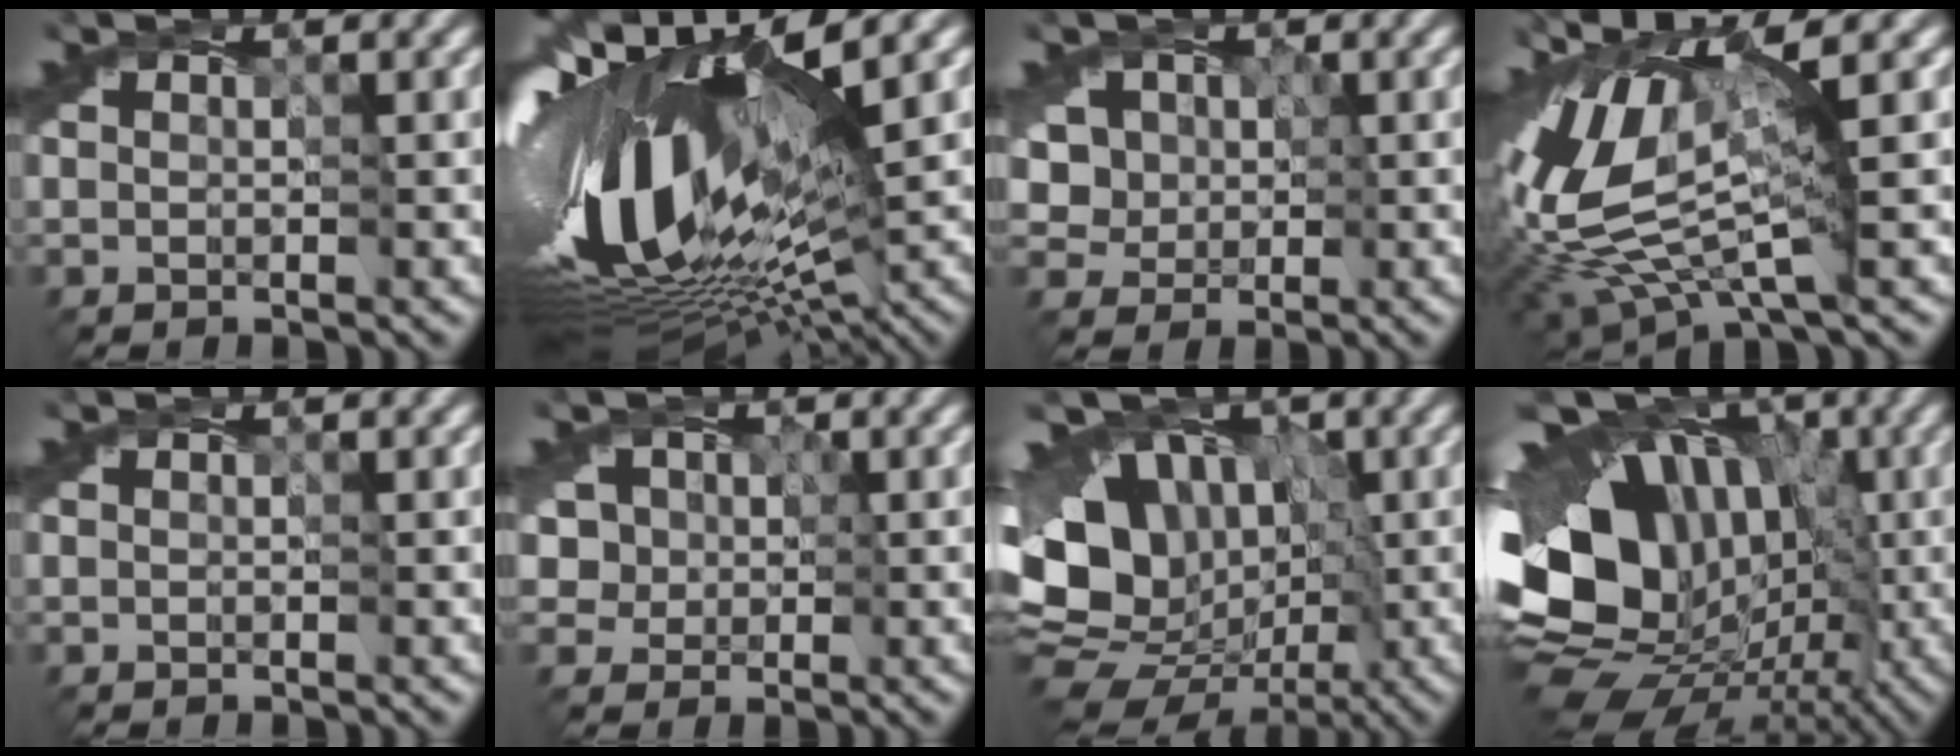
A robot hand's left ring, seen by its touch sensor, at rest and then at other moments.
{"total": 18.8, "force": [2.3, 7.4, 17.2], "torque": [-0.352, -0.036, 0.047]}
{"total": 5.8, "force": [2.3, 4.7, 2.5], "torque": [-0.040, 0.020, 0.020]}
{"total": 10.1, "force": [3.1, 3.4, 9.0], "torque": [-0.208, -0.004, 0.065]}
{"total": 0.0}
{"total": 4.0, "force": [1.5, 3.5, 1.2], "torque": [-0.005, 0.025, 0.003]}
{"total": 16.6, "force": [-2.0, 14.1, 8.6], "torque": [-0.172, 0.001, -0.042]}
{"total": 19.9, "force": [-0.6, 15.7, 12.3], "torque": [-0.203, 0.030, -0.028]}